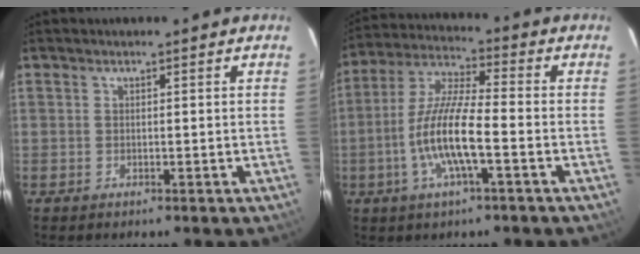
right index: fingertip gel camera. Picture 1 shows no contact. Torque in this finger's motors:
{"motor_torque": [0.90, -0.25, 0.74, 0.21]}